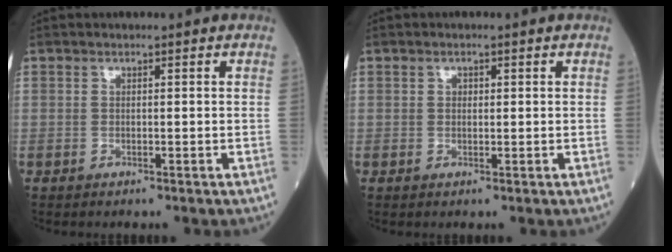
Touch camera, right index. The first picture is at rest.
{"total": 1.0, "force": [0.4, 0.7, 0.6], "torque": [-0.009, -0.001, 0.006]}